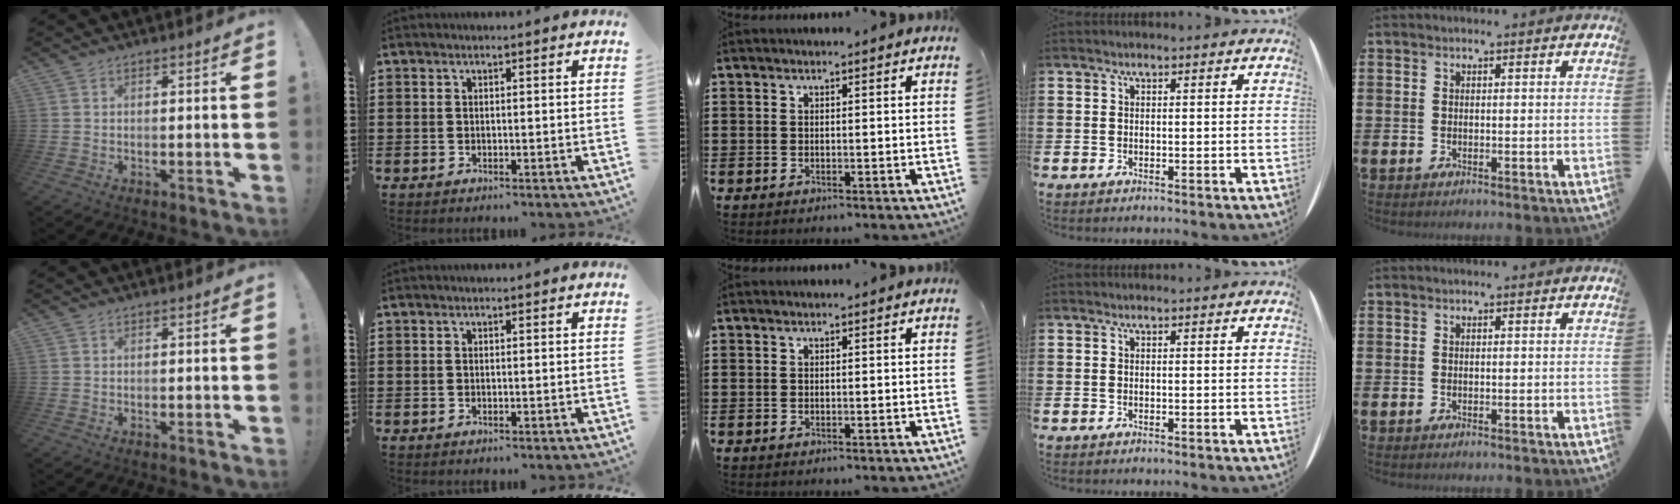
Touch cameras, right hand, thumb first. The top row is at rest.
{}